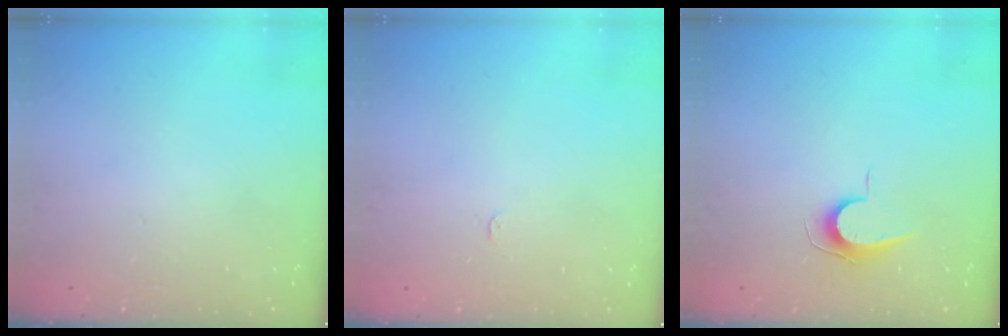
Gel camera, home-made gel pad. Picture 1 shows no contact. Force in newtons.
{"total": 2.4, "press": 2.4, "slide": 0.3}
{"total": 6.8, "press": 6.8, "slide": 0.7}